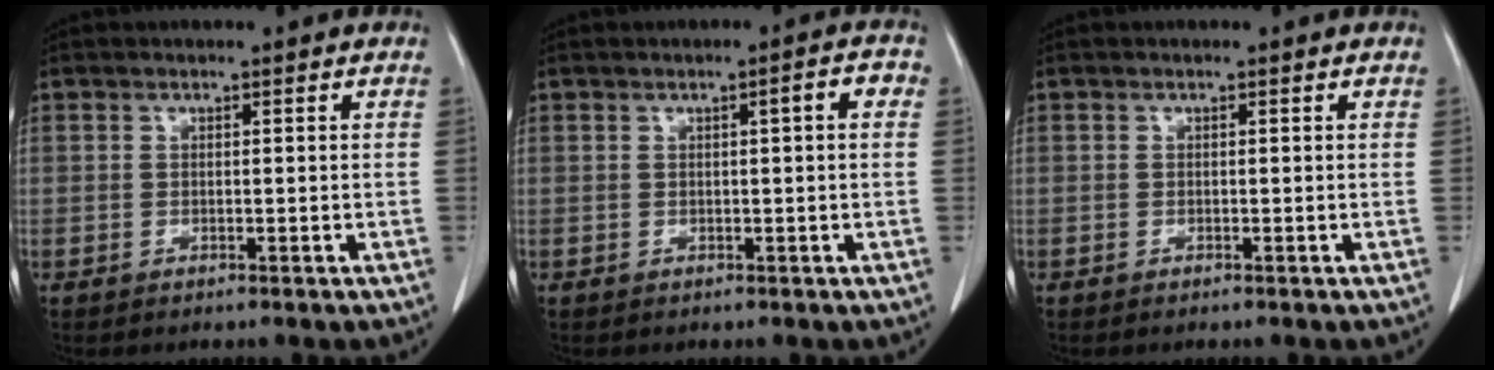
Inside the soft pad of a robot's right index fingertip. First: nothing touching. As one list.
[{"total": 2.6, "force": [0.5, 0.3, 2.5], "torque": [-0.033, 0.008, 0.006]}, {"total": 0.0}]